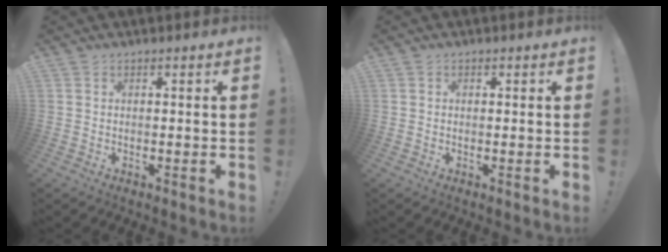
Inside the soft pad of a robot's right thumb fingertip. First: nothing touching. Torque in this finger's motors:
{"motor_torque": [0.07, -0.11, -0.03, 0.00, -0.07]}